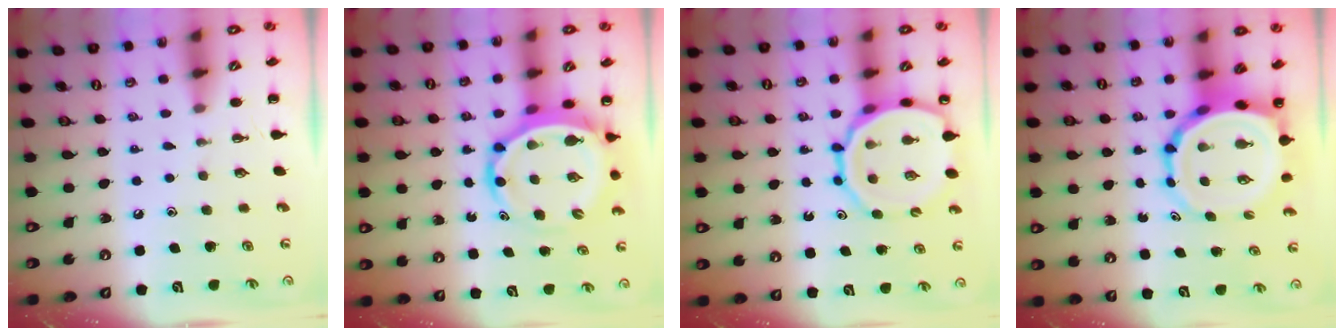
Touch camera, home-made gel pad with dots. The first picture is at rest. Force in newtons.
{"total": 8.4, "press": 8.1, "slide": 2.4}
{"total": 15.0, "press": 14.5, "slide": 3.8}
{"total": 9.4, "press": 8.8, "slide": 3.1}